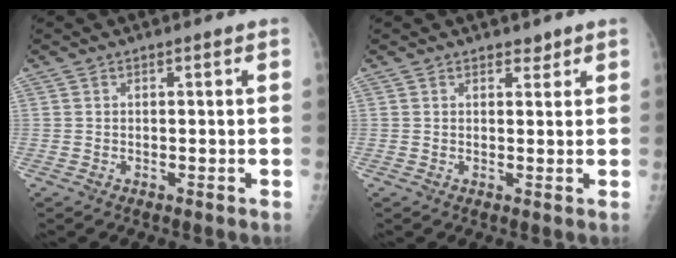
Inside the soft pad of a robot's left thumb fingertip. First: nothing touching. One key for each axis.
{"total": 1.2, "fx": 1.0, "fy": 0.7, "fz": 0.2, "tx": 0.009, "ty": -0.007, "tz": 0.011}